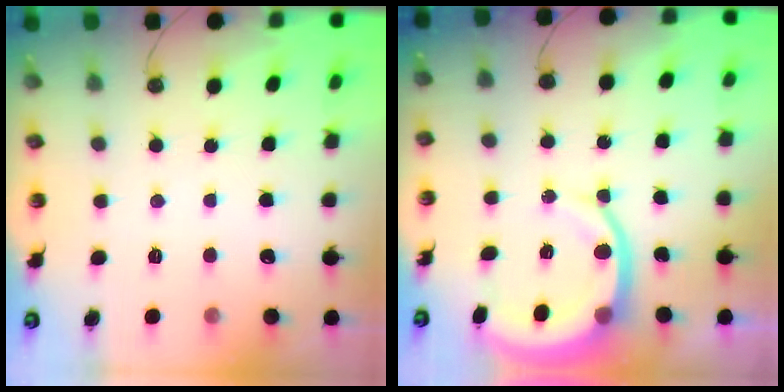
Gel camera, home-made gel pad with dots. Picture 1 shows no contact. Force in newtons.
{"total": 9.5, "press": 9.5, "slide": 1.2}